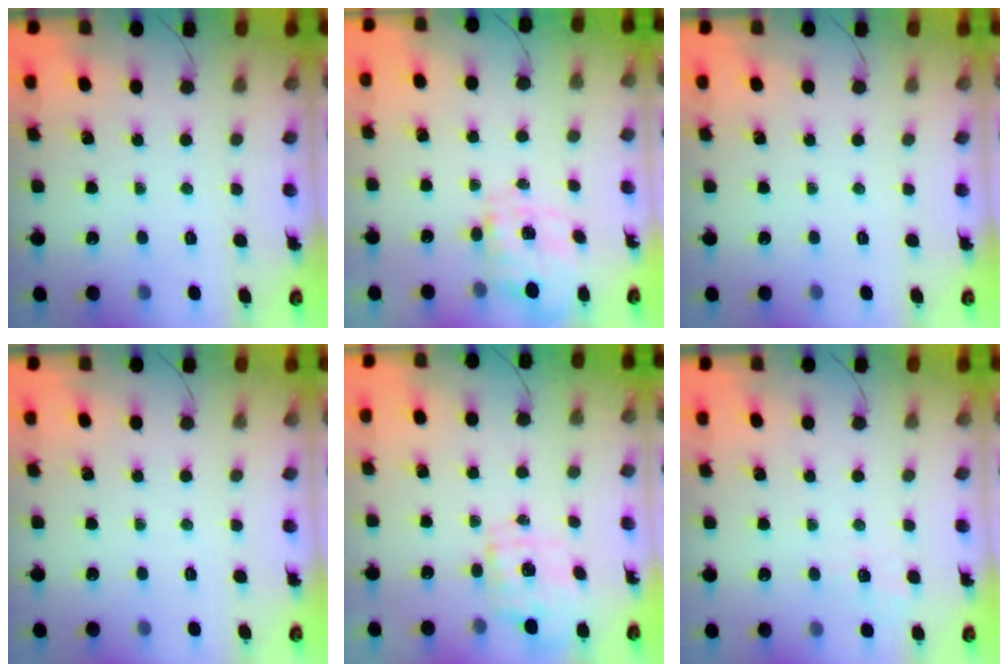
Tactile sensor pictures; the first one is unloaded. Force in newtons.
{"total": 3.6, "press": 3.5, "slide": 1.0}
{"total": 0.0}
{"total": 0.0}
{"total": 1.7, "press": 1.6, "slide": 0.5}
{"total": 2.0, "press": 1.0, "slide": 1.7}